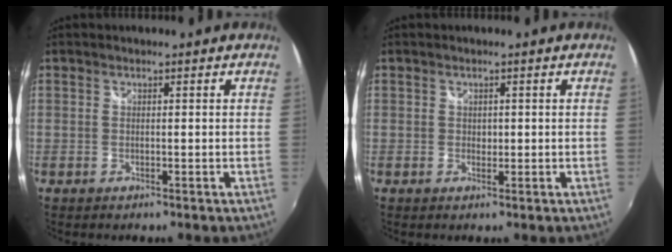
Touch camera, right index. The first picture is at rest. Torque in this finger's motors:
{"motor_torque": [0.25, -0.03, 0.14, 0.01]}